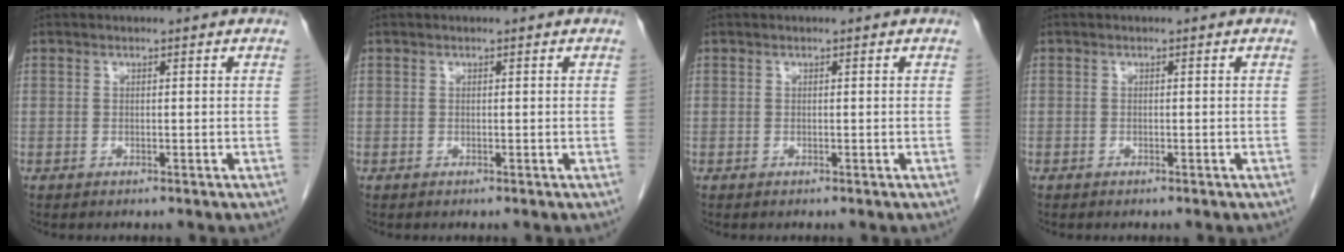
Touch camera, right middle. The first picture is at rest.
{"total": 0.0}
{"total": 0.0}
{"total": 0.0}